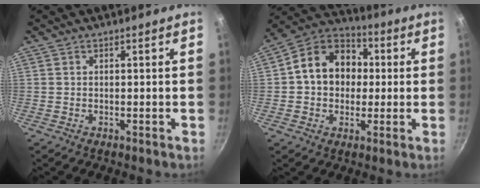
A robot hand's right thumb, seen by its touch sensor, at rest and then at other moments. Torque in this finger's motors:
{"motor_torque": [-0.18, 0.54, 0.32, -0.06, 0.11]}